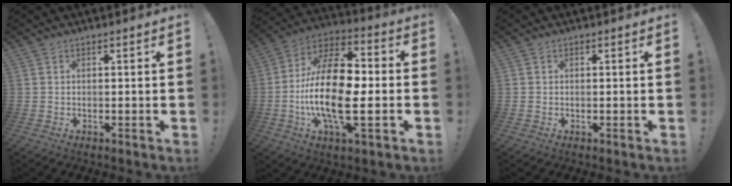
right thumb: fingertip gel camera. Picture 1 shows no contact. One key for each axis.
{"total": 23.6, "fx": -3.5, "fy": 10.6, "fz": 20.8, "tx": -0.399, "ty": 0.009, "tz": -0.061}
{"total": 0.0}